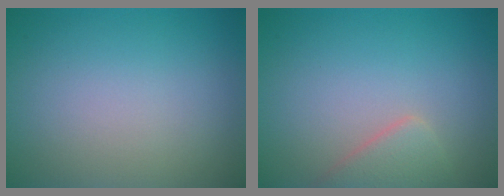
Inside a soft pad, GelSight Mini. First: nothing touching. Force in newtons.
{"total": 2.4, "press": 2.4, "slide": 0.2}